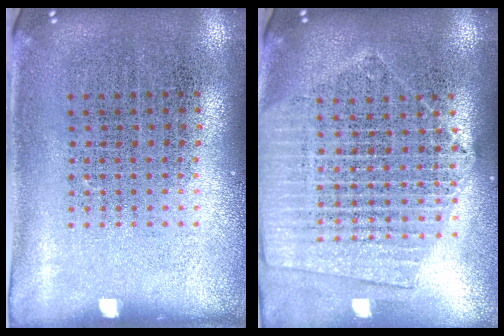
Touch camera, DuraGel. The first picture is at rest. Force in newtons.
{"total": 1.9, "press": 1.7, "slide": 0.7}